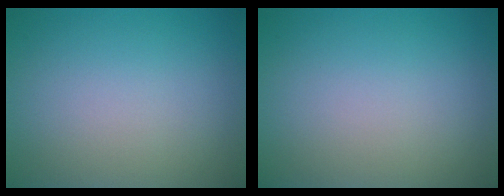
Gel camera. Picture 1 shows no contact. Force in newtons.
{"total": 0.0}